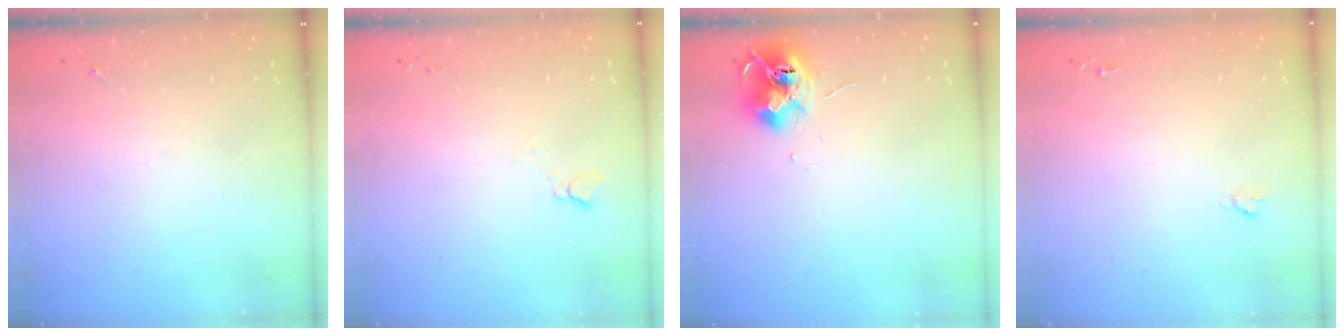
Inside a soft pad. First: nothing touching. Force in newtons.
{"total": 2.7, "press": 2.7, "slide": 0.3}
{"total": 12.3, "press": 12.3, "slide": 0.8}
{"total": 1.6, "press": 1.6, "slide": 0.2}